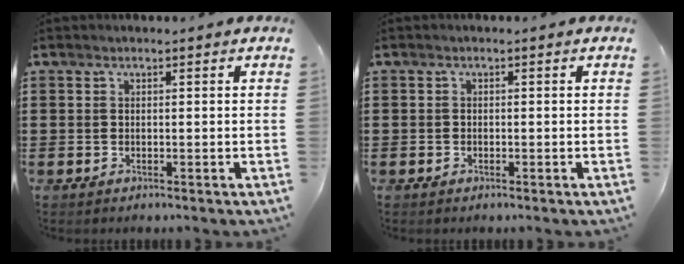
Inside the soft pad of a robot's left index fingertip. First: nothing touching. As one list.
[{"total": 0.6, "force": [-0.4, 0.4, 0.1], "torque": [-0.003, 0.002, -0.009]}]